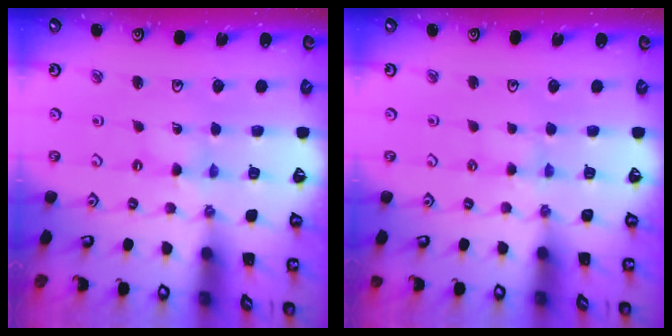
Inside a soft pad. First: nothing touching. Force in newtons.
{"total": 3.3, "press": 3.3, "slide": 0.5}